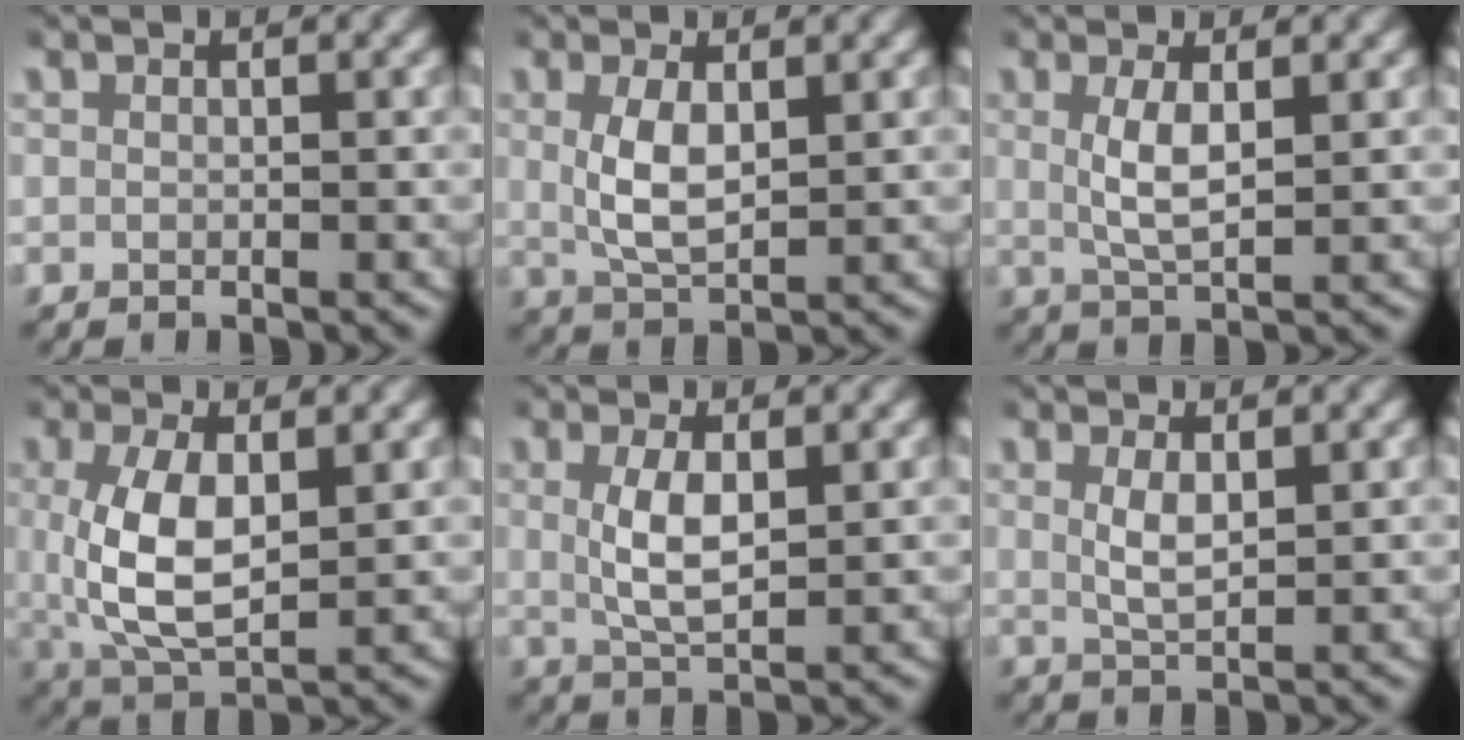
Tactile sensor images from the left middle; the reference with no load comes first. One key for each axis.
{"total": 3.5, "fx": 0.6, "fy": 1.6, "fz": 3.1, "tx": -0.068, "ty": -0.008, "tz": 0.020}
{"total": 3.0, "fx": 0.6, "fy": 0.6, "fz": 2.8, "tx": -0.061, "ty": -0.008, "tz": 0.019}
{"total": 6.5, "fx": 0.6, "fy": 3.4, "fz": 5.5, "tx": -0.118, "ty": -0.008, "tz": 0.023}
{"total": 3.4, "fx": 0.5, "fy": 1.1, "fz": 3.2, "tx": -0.068, "ty": -0.009, "tz": 0.018}
{"total": 2.3, "fx": 0.8, "fy": 0.6, "fz": 2.1, "tx": -0.048, "ty": -0.008, "tz": 0.022}